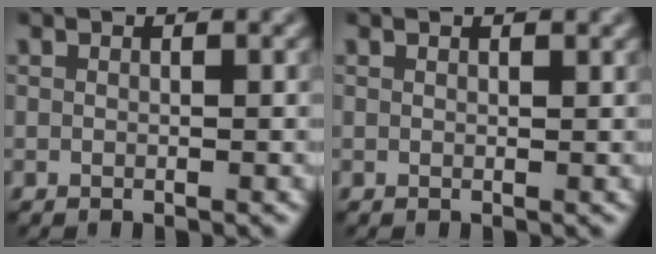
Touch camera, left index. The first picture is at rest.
{"total": 0.6, "force": [0.5, 0.2, 0.3], "torque": [-0.004, 0.003, 0.009]}